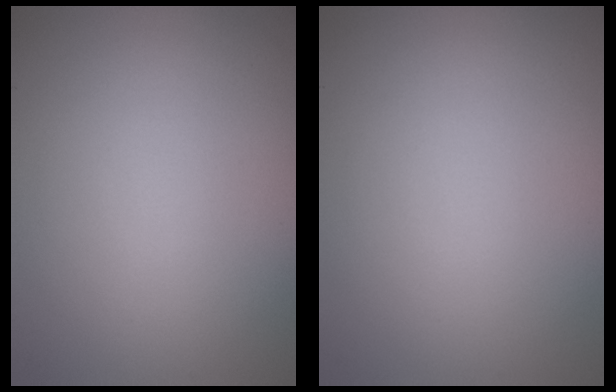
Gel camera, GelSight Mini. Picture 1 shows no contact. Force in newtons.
{"total": 0.0}